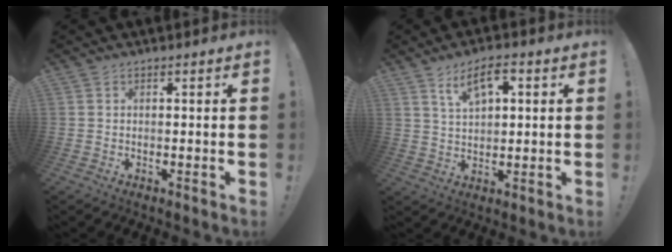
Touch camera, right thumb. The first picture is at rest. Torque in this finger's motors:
{"motor_torque": [0.04, 0.06, 0.51, 0.37, 0.11]}